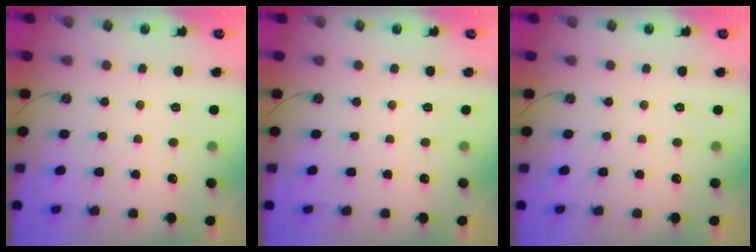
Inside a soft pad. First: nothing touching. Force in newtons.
{"total": 0.0}
{"total": 0.0}